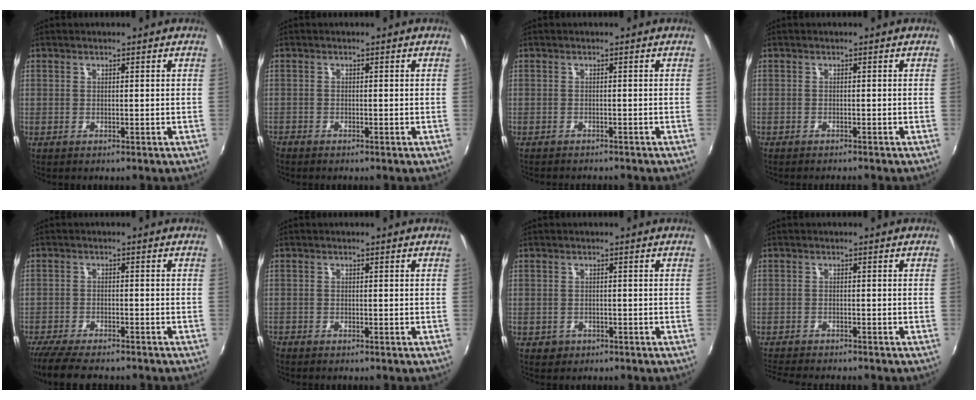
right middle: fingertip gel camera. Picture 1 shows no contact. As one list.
[{"total": 1.4, "force": [-1.3, 0.5, 0.0], "torque": [-0.007, -0.005, -0.030]}, {"total": 3.4, "force": [-3.1, 0.6, 1.1], "torque": [-0.028, -0.014, -0.048]}, {"total": 1.5, "force": [-1.5, 0.2, 0.4], "torque": [-0.017, -0.009, -0.028]}, {"total": 9.8, "force": [-8.5, 1.8, 4.5], "torque": [-0.108, -0.032, -0.144]}, {"total": 1.1, "force": [-1.0, 0.4, 0.0], "torque": [-0.006, -0.004, -0.024]}, {"total": 1.9, "force": [-0.8, 1.7, 0.5], "torque": [-0.012, -0.002, -0.010]}, {"total": 6.1, "force": [-5.6, 0.4, 2.2], "torque": [-0.060, -0.021, -0.097]}]